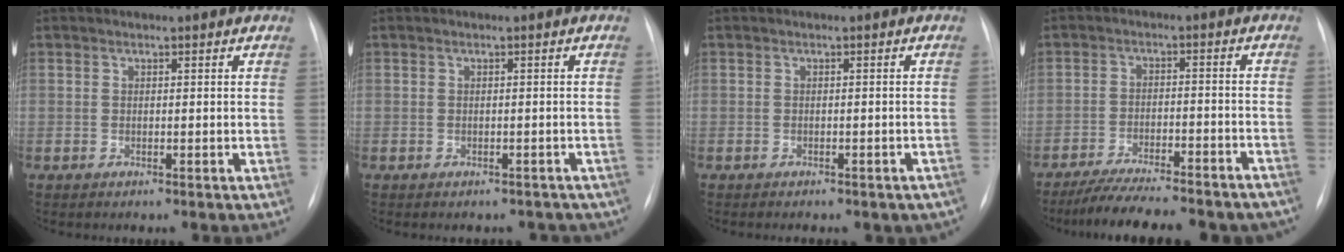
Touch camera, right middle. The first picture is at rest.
{"total": 6.1, "force": [-5.0, 3.2, 1.5], "torque": [-0.011, 0.013, -0.045]}
{"total": 7.4, "force": [-5.9, 3.0, 3.3], "torque": [-0.032, 0.011, -0.058]}
{"total": 19.8, "force": [-17.6, 4.0, 8.2], "torque": [-0.114, 0.000, -0.239]}